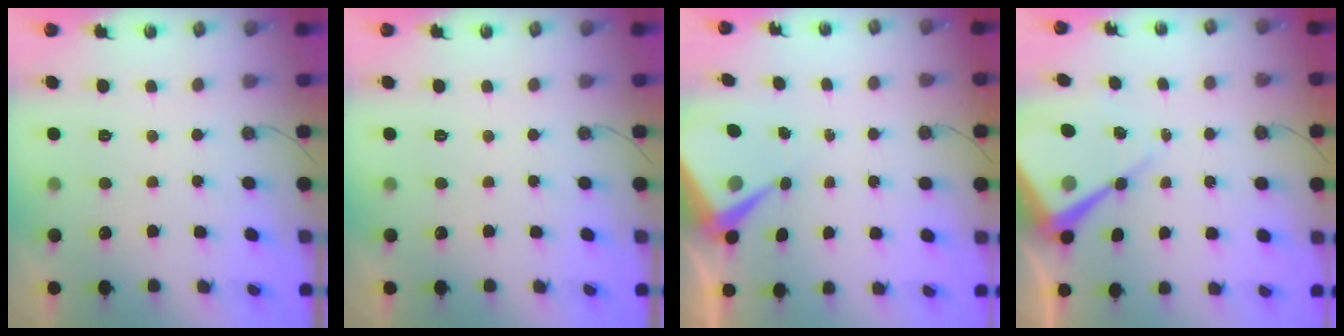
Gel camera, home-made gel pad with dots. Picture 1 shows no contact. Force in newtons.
{"total": 0.0}
{"total": 6.9, "press": 6.9, "slide": 0.4}
{"total": 11.6, "press": 11.5, "slide": 0.8}